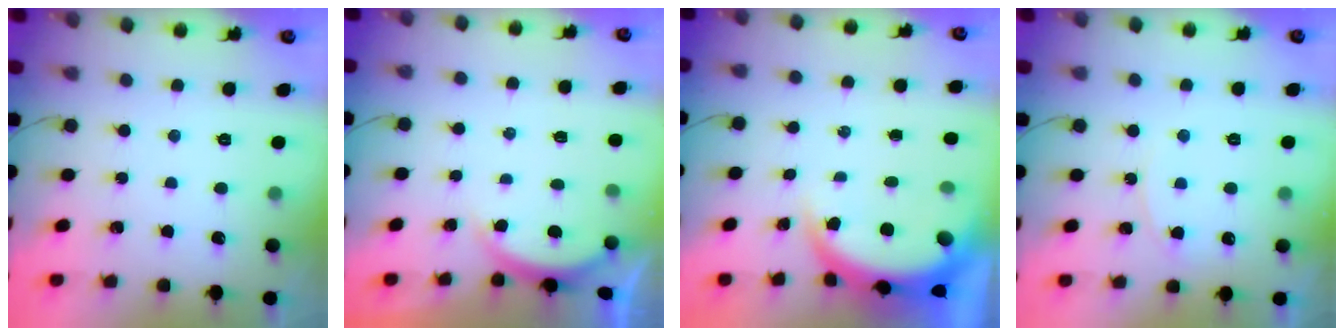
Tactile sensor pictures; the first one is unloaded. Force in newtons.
{"total": 1.7, "press": 1.7, "slide": 0.4}
{"total": 5.3, "press": 5.2, "slide": 1.1}
{"total": 5.3, "press": 5.2, "slide": 0.6}